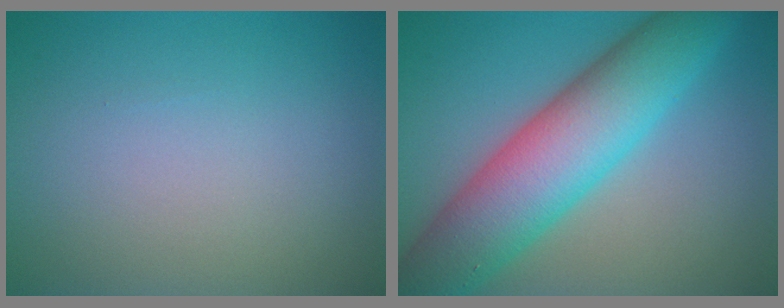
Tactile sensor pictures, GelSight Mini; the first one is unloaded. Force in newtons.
{"total": 10.5, "press": 10.5, "slide": 0.0}